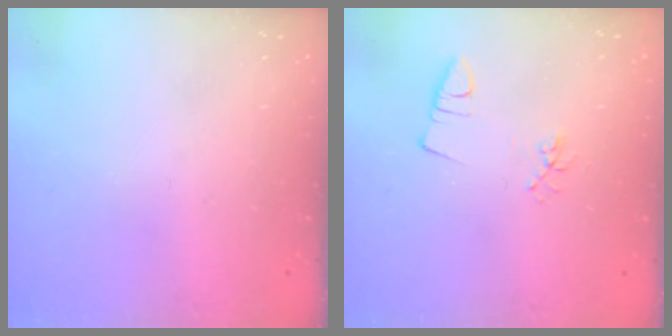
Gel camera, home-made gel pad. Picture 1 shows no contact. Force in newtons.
{"total": 2.6, "press": 2.3, "slide": 1.3}